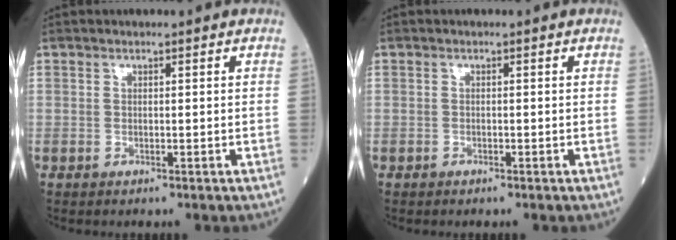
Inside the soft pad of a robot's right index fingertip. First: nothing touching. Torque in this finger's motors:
{"motor_torque": [-0.08, -0.01, -0.10, -0.02]}